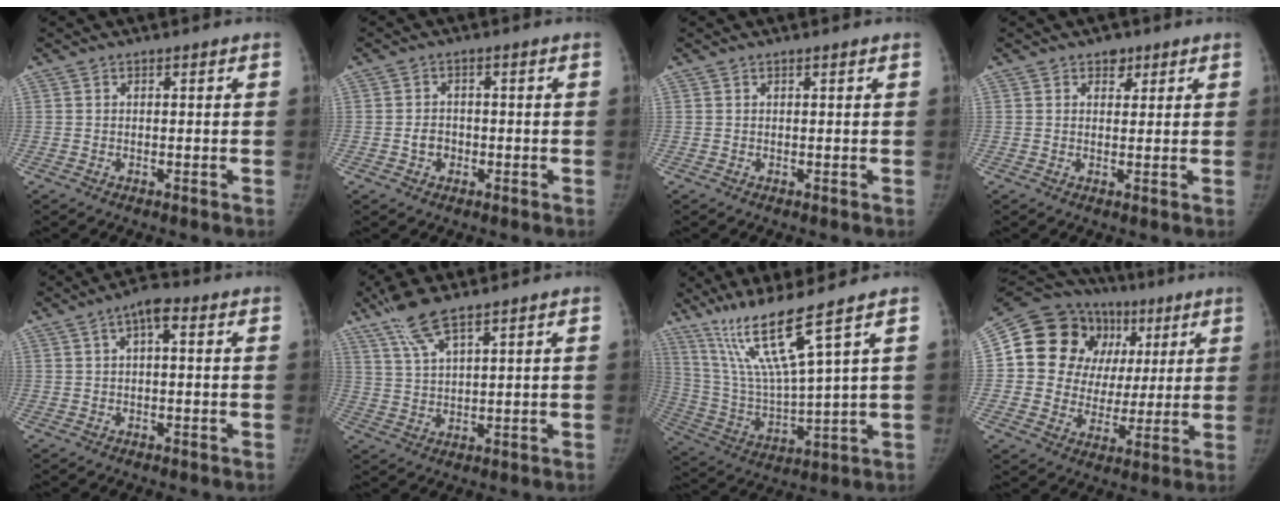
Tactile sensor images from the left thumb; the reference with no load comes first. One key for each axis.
{"total": 2.8, "fx": -0.8, "fy": 2.3, "fz": 1.2, "tx": -0.009, "ty": 0.009, "tz": -0.016}
{"total": 0.0}
{"total": 2.5, "fx": 1.5, "fy": 1.7, "fz": 0.9, "tx": 0.005, "ty": -0.007, "tz": 0.019}
{"total": 4.4, "fx": 1.5, "fy": 1.8, "fz": 3.8, "tx": -0.061, "ty": 0.013, "tz": 0.017}
{"total": 7.9, "fx": 5.6, "fy": 1.7, "fz": 5.3, "tx": -0.112, "ty": -0.015, "tz": 0.117}
{"total": 14.4, "fx": 9.3, "fy": -0.4, "fz": 11.0, "tx": -0.217, "ty": -0.055, "tz": 0.191}
{"total": 20.9, "fx": 5.9, "fy": 17.5, "fz": 9.7, "tx": -0.106, "ty": 0.034, "tz": 0.105}